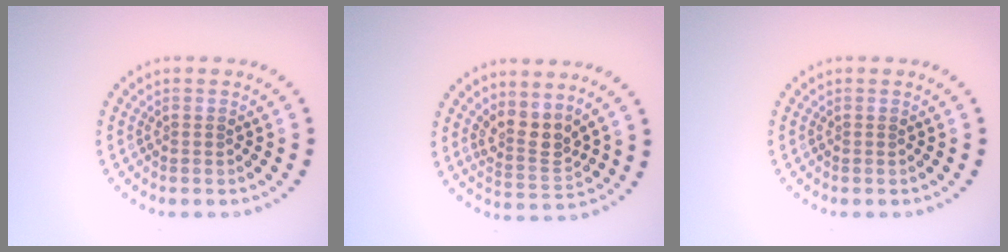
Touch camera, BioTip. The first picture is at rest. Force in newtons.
{"total": 2.9, "press": 2.3, "slide": 1.7}
{"total": 0.0}